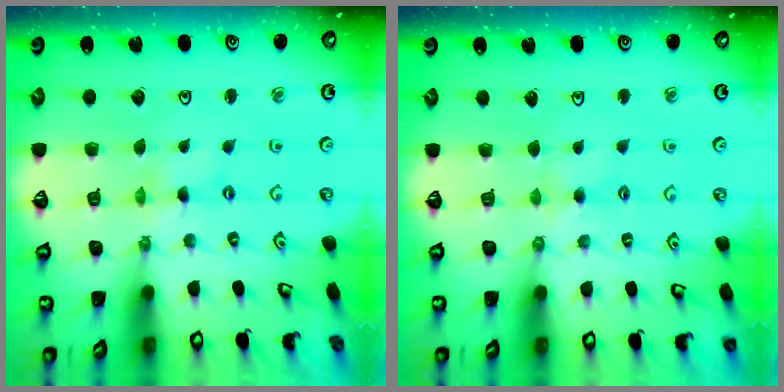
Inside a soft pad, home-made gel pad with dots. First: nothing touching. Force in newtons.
{"total": 2.5, "press": 2.5, "slide": 0.3}